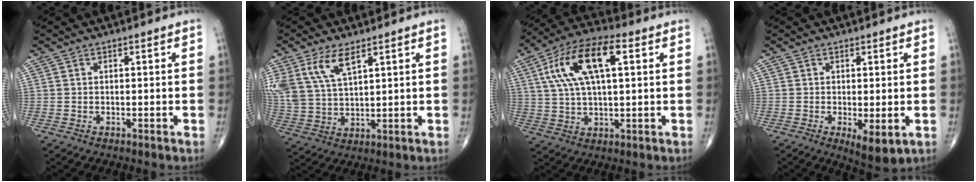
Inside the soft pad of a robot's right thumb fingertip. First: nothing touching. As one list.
[{"total": 9.7, "force": [5.4, 4.3, 6.9], "torque": [-0.149, -0.012, 0.120]}, {"total": 15.0, "force": [4.4, 6.2, 12.9], "torque": [-0.250, 0.020, 0.076]}, {"total": 5.6, "force": [-1.5, 2.0, 5.0], "torque": [-0.076, -0.018, -0.016]}]